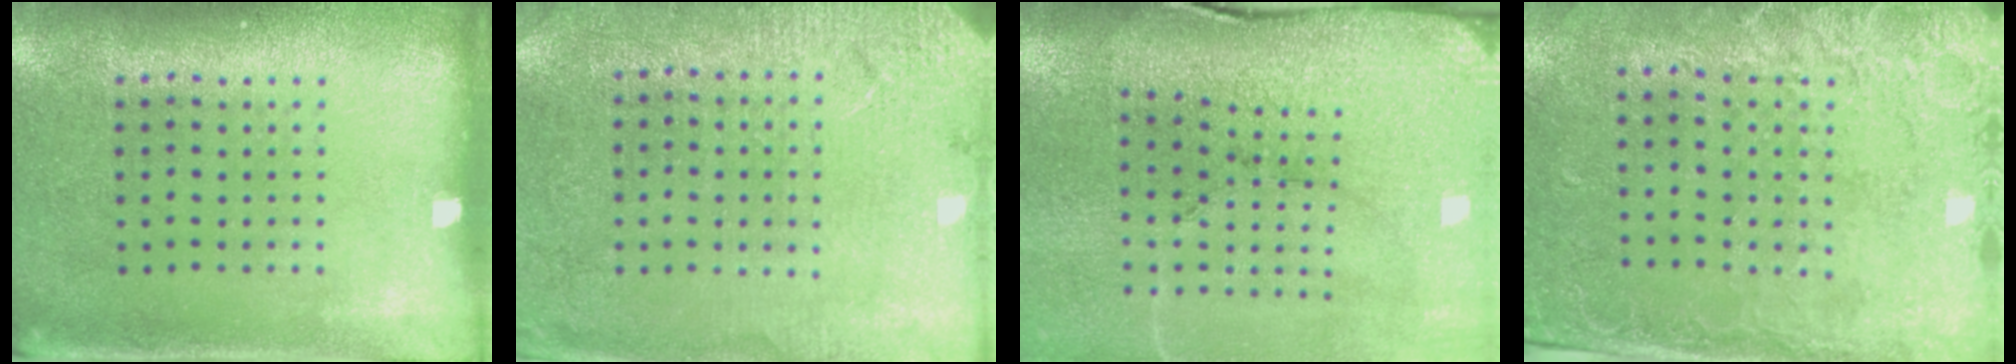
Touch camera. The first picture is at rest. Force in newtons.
{"total": 2.7, "press": 2.7, "slide": 0.1}
{"total": 3.7, "press": 3.6, "slide": 0.7}
{"total": 2.5, "press": 2.1, "slide": 1.4}